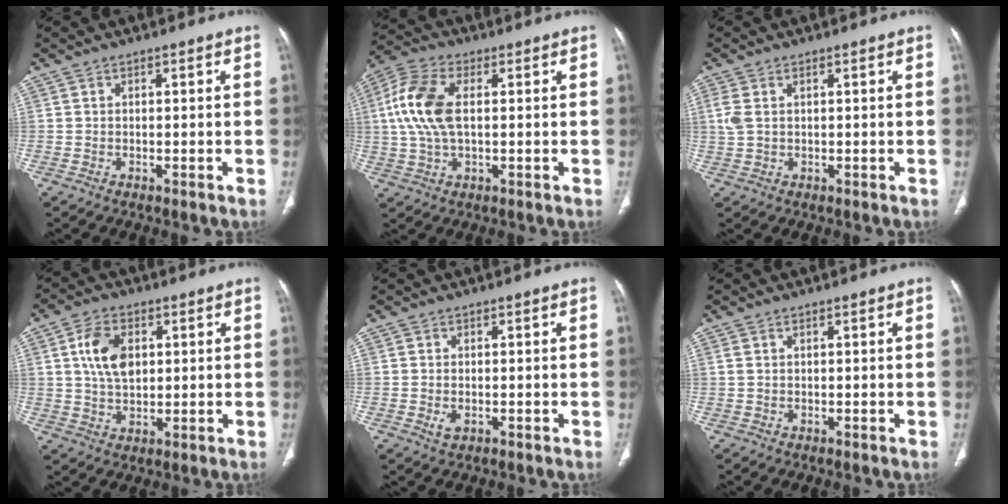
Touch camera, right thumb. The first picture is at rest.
{"total": 11.7, "force": [1.5, 6.3, 9.8], "torque": [-0.224, 0.015, 0.027]}
{"total": 3.2, "force": [0.9, 1.8, 2.5], "torque": [-0.079, 0.010, 0.024]}
{"total": 8.9, "force": [2.2, 5.6, 6.5], "torque": [-0.111, -0.005, 0.044]}
{"total": 1.8, "force": [-0.4, 1.1, 1.4], "torque": [-0.032, -0.003, -0.004]}
{"total": 1.0, "force": [0.5, 0.4, 0.8], "torque": [-0.024, 0.012, 0.016]}